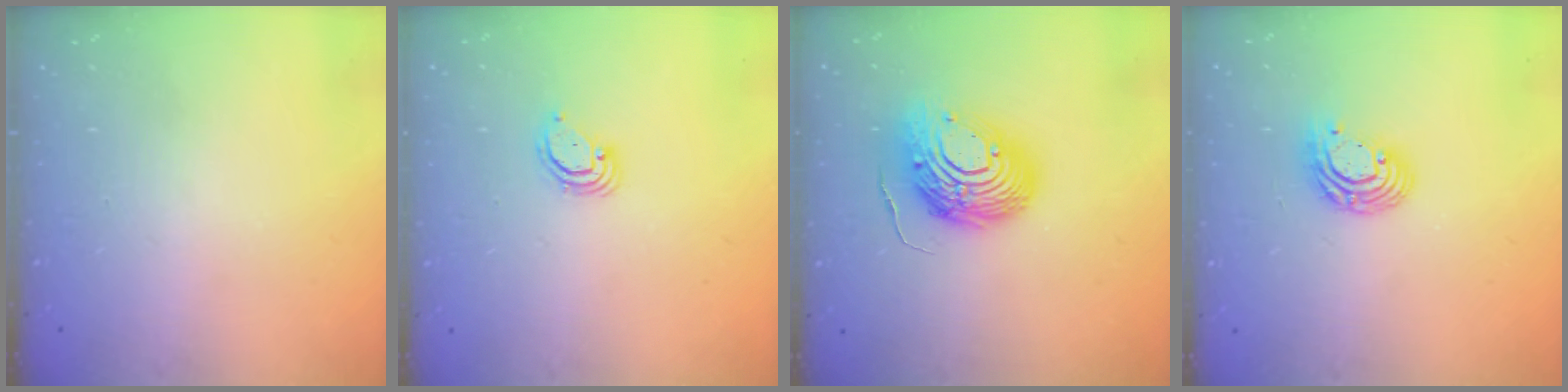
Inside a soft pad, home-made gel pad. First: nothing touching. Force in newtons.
{"total": 2.9, "press": 2.9, "slide": 0.2}
{"total": 14.1, "press": 13.9, "slide": 2.6}
{"total": 8.0, "press": 8.0, "slide": 0.4}